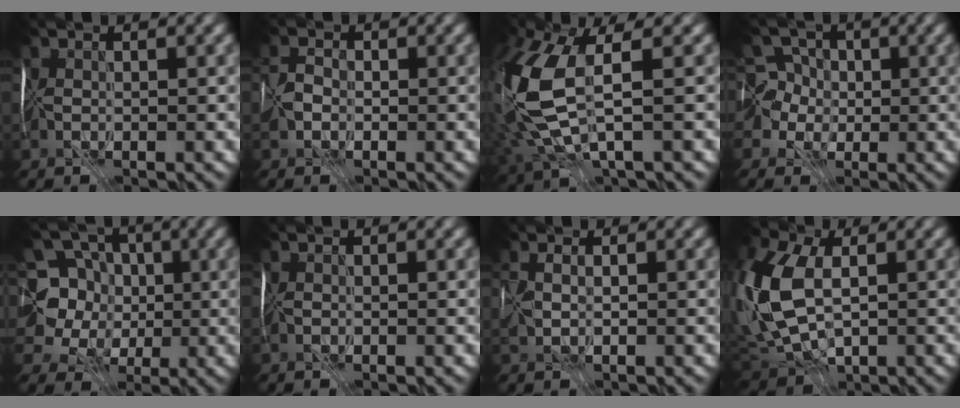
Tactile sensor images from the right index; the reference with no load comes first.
{"total": 0.6, "force": [-0.2, 0.0, -0.5], "torque": [0.017, 0.008, -0.005]}
{"total": 7.5, "force": [1.6, 3.0, 6.7], "torque": [-0.191, -0.014, 0.045]}
{"total": 5.6, "force": [1.0, 5.3, 1.4], "torque": [-0.015, 0.039, -0.030]}
{"total": 8.2, "force": [2.7, 7.0, 3.3], "torque": [-0.066, 0.029, 0.019]}
{"total": 0.0}
{"total": 0.8, "force": [0.8, -0.1, -0.1], "torque": [0.014, 0.009, 0.023]}
{"total": 11.0, "force": [0.2, 6.4, 8.9], "torque": [-0.223, 0.000, 0.006]}